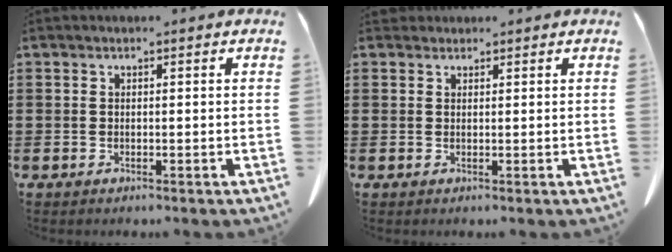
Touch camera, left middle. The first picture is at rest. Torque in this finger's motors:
{"motor_torque": [1.12, 0.95, -0.03, 0.01]}